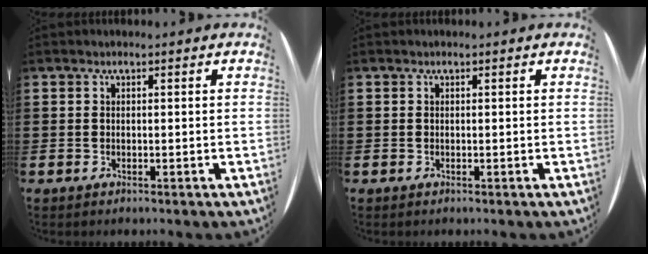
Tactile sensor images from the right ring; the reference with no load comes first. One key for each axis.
{"total": 0.0}